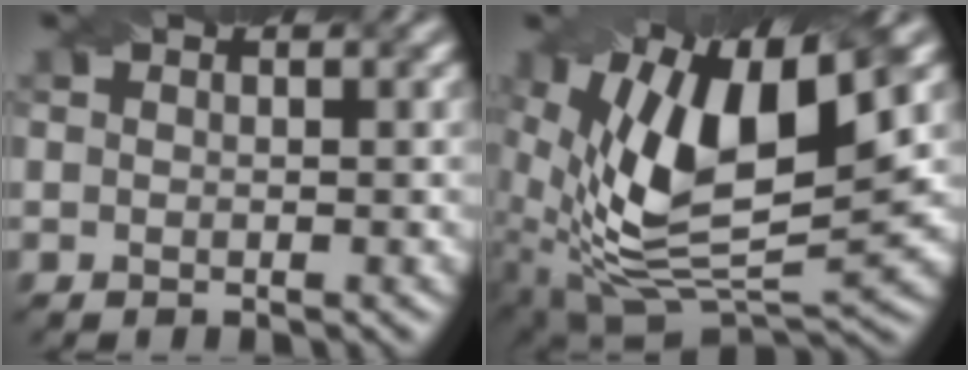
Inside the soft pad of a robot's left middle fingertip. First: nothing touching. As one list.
[{"total": 14.5, "force": [3.8, 6.8, 12.2], "torque": [-0.233, 0.005, 0.067]}]